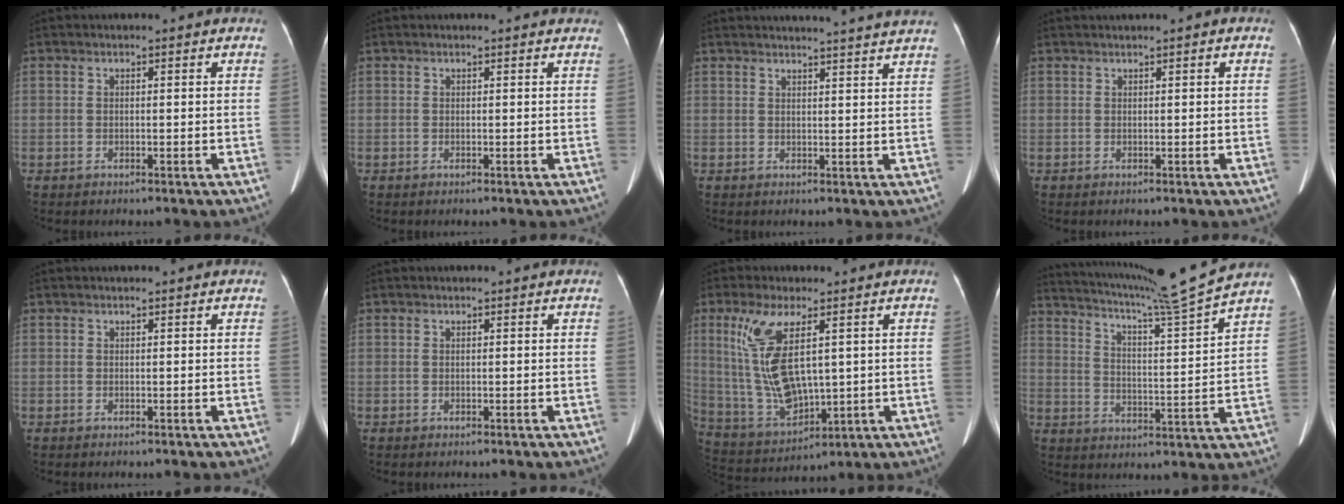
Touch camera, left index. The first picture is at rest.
{"total": 1.0, "force": [0.9, 0.2, 0.1], "torque": [-0.009, -0.002, -0.001]}
{"total": 12.7, "force": [12.0, -1.1, 3.9], "torque": [-0.052, -0.020, 0.130]}
{"total": 0.8, "force": [0.4, 0.0, 0.7], "torque": [-0.010, 0.013, 0.007]}
{"total": 0.0}
{"total": 0.0}
{"total": 12.2, "force": [3.0, 4.4, 11.0], "torque": [-0.246, -0.005, 0.075]}
{"total": 14.6, "force": [13.2, -3.1, 5.4], "torque": [-0.101, -0.042, 0.196]}